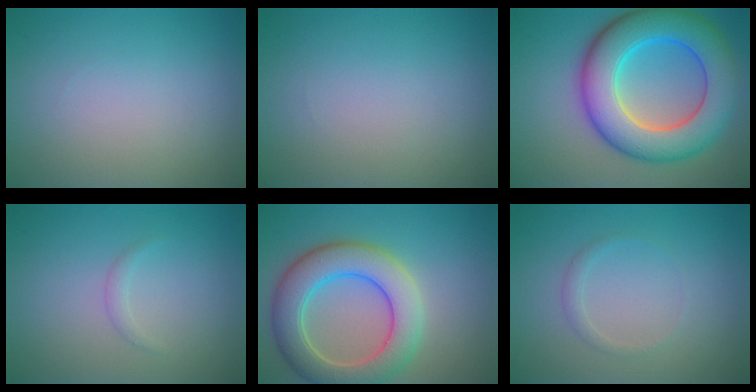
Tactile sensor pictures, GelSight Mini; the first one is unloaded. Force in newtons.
{"total": 0.0}
{"total": 11.2, "press": 11.2, "slide": 0.2}
{"total": 0.8, "press": 0.8, "slide": 0.1}
{"total": 7.5, "press": 7.5, "slide": 0.5}
{"total": 0.9, "press": 0.9, "slide": 0.0}